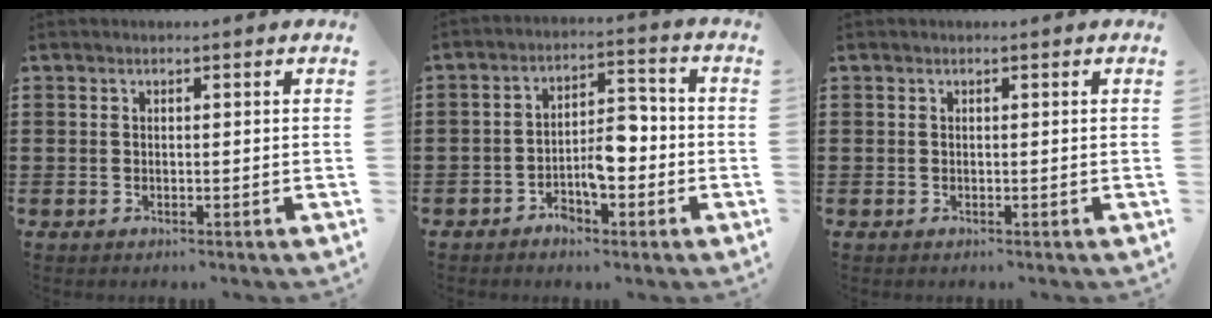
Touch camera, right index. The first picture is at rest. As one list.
[{"total": 6.0, "force": [-2.3, 3.0, 4.6], "torque": [-0.073, 0.008, -0.045]}, {"total": 0.0}]